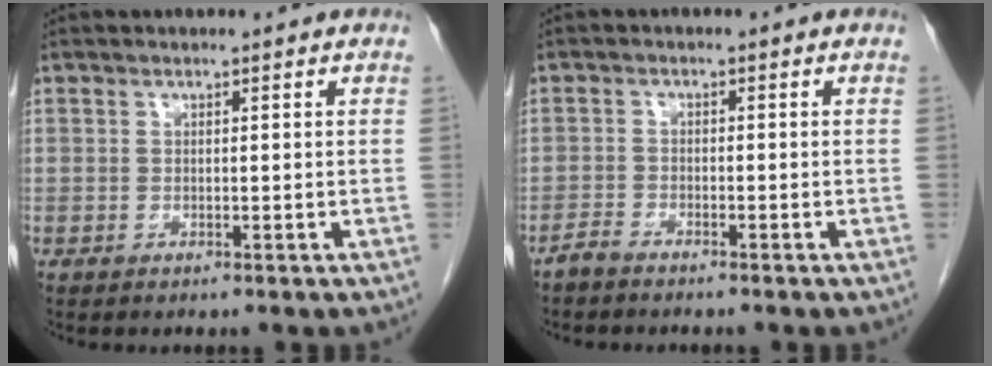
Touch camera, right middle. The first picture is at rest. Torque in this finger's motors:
{"motor_torque": [0.04, -0.04, 0.02, 0.01]}